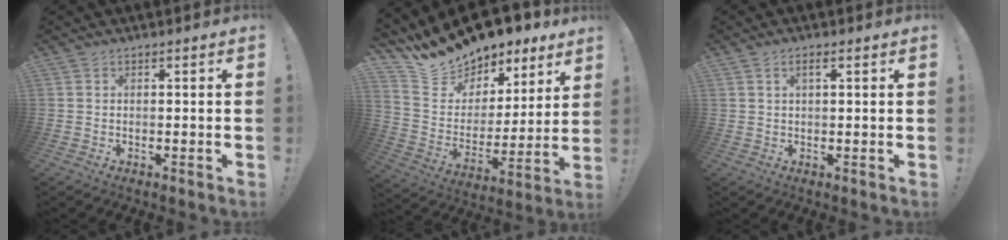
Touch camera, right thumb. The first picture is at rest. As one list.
[{"total": 15.1, "force": [13.7, 5.9, 2.5], "torque": [-0.068, -0.113, 0.255]}, {"total": 2.1, "force": [0.7, 0.7, 1.9], "torque": [-0.033, 0.002, 0.010]}]